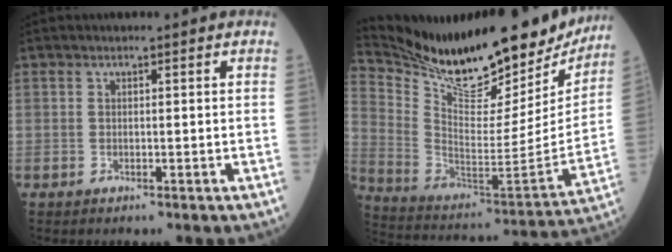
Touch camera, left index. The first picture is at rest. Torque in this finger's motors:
{"motor_torque": [-0.01, -0.57, 0.28, 0.01]}